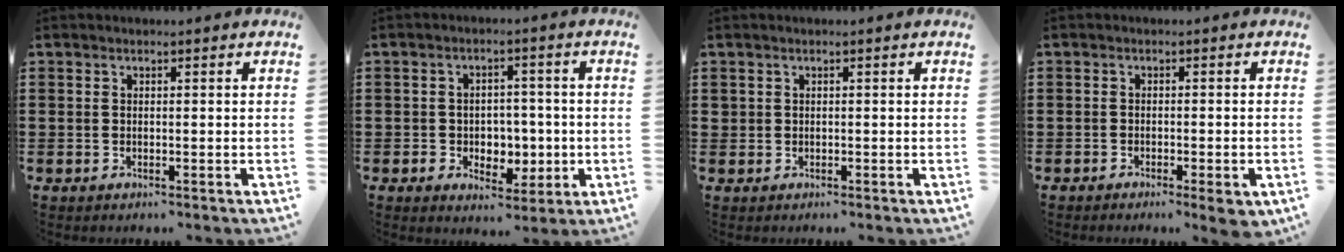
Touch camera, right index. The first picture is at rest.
{"total": 4.2, "force": [-0.6, 3.9, 1.6], "torque": [-0.030, 0.004, -0.018]}
{"total": 0.7, "force": [0.1, 0.7, 0.0], "torque": [-0.002, 0.004, 0.001]}
{"total": 1.8, "force": [-1.4, 0.4, 1.1], "torque": [-0.019, 0.001, -0.024]}